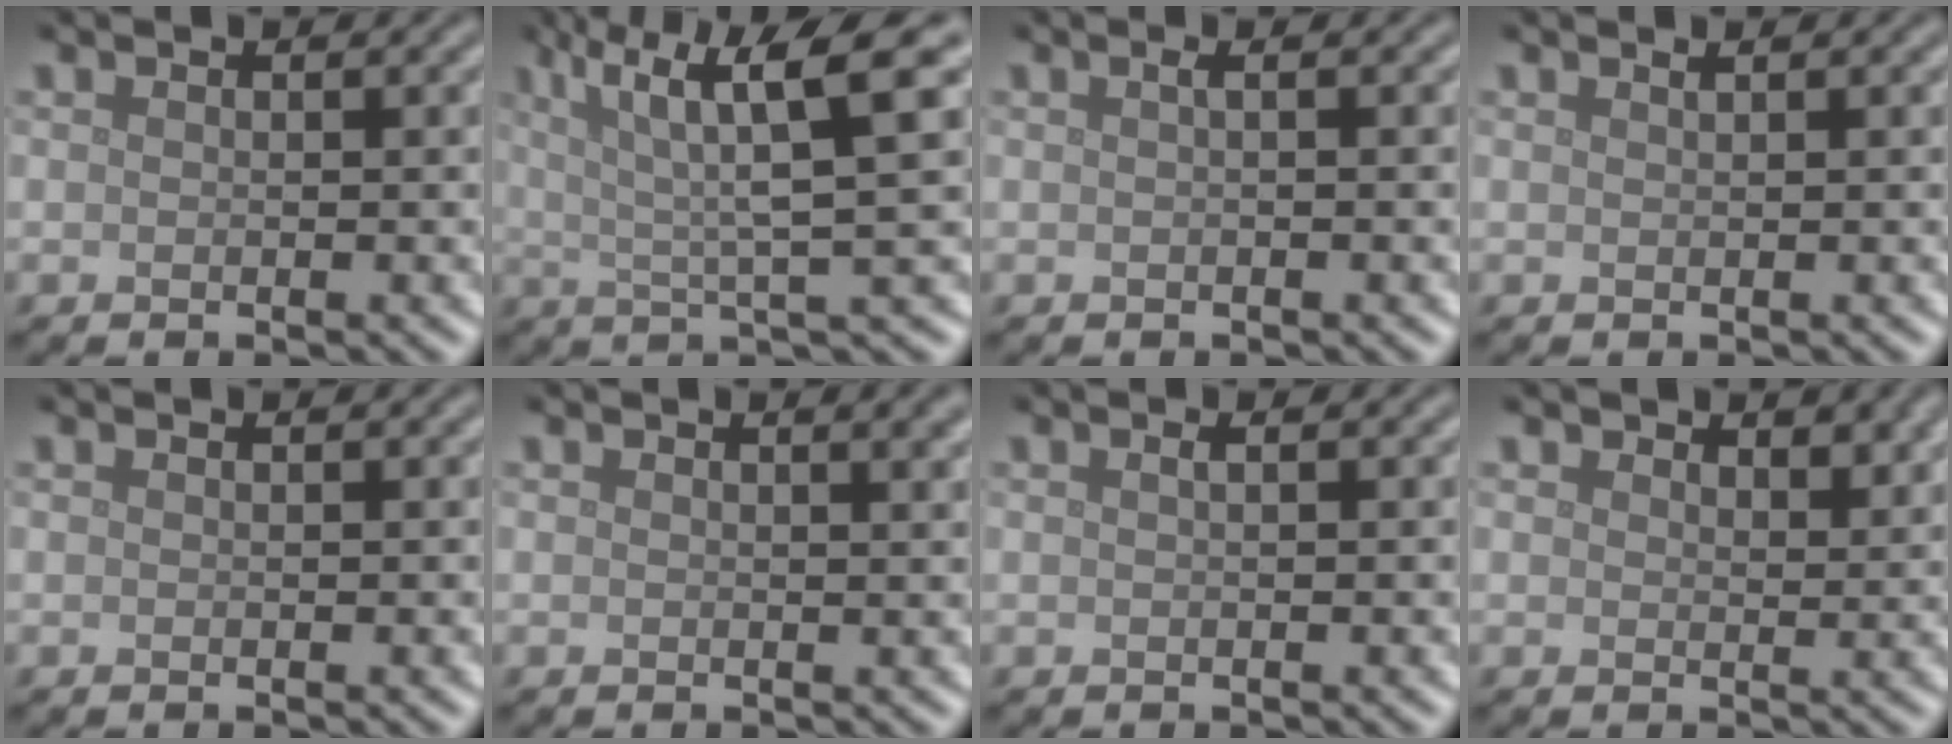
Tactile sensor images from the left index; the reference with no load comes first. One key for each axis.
{"total": 8.3, "fx": 3.3, "fy": 1.4, "fz": 7.5, "tx": -0.118, "ty": 0.019, "tz": 0.055}
{"total": 0.9, "fx": 0.1, "fy": 0.3, "fz": 0.8, "tx": -0.013, "ty": 0.005, "tz": -0.001}
{"total": 0.7, "fx": 0.5, "fy": 0.3, "fz": 0.4, "tx": -0.003, "ty": 0.000, "tz": 0.005}
{"total": 0.0}
{"total": 1.7, "fx": 1.0, "fy": 0.6, "fz": 1.3, "tx": -0.007, "ty": 0.004, "tz": 0.009}
{"total": 0.7, "fx": 0.2, "fy": 0.2, "fz": 0.6, "tx": -0.009, "ty": 0.006, "tz": 0.002}
{"total": 2.0, "fx": 1.7, "fy": 0.9, "fz": 0.8, "tx": -0.012, "ty": -0.004, "tz": 0.026}